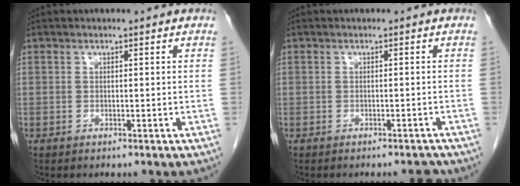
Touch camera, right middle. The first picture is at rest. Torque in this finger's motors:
{"motor_torque": [0.20, -0.10, 0.00, 0.01]}